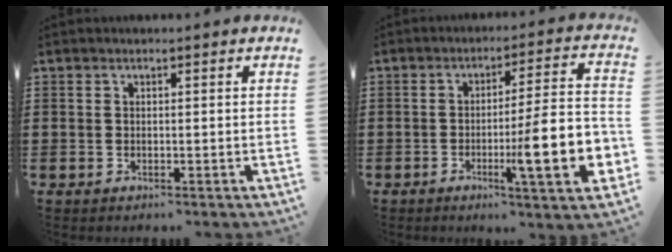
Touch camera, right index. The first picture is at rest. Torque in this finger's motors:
{"motor_torque": [2.14, 0.00, 1.04, 0.21]}